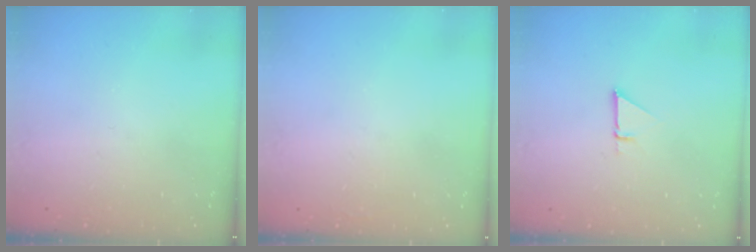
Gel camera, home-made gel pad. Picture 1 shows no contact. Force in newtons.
{"total": 1.6, "press": 1.6, "slide": 0.0}
{"total": 1.4, "press": 1.4, "slide": 0.0}